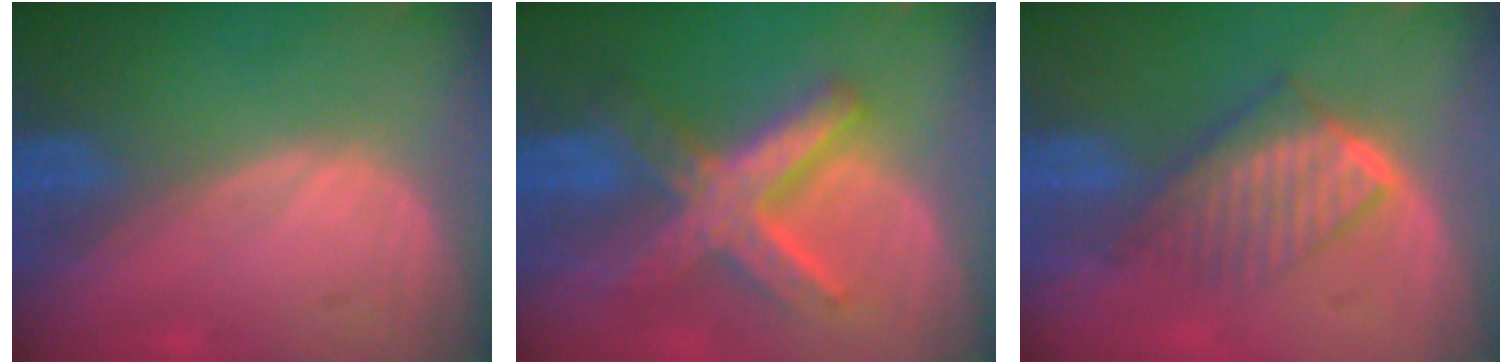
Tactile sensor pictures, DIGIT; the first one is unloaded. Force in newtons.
{"total": 8.9, "press": 8.9, "slide": 0.7}
{"total": 6.6, "press": 5.9, "slide": 2.9}